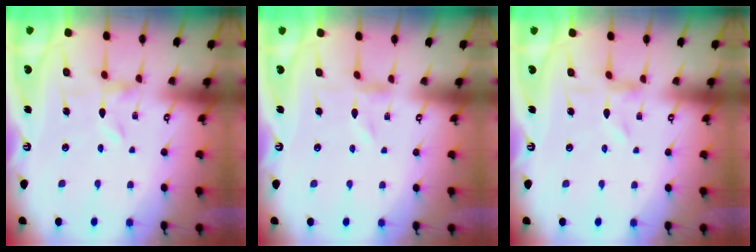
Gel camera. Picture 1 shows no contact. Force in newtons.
{"total": 0.0}
{"total": 1.0, "press": 1.0, "slide": 0.2}